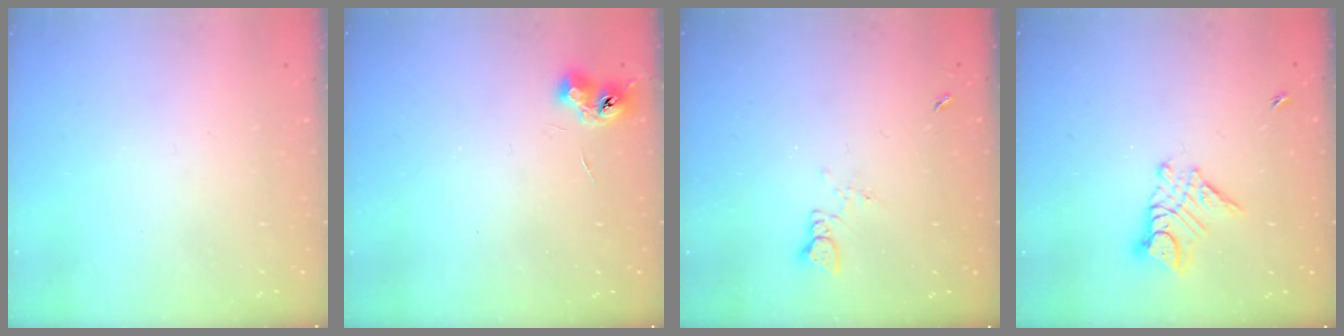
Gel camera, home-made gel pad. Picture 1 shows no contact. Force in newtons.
{"total": 6.5, "press": 6.4, "slide": 0.9}
{"total": 1.3, "press": 1.3, "slide": 0.2}
{"total": 8.8, "press": 8.8, "slide": 0.5}